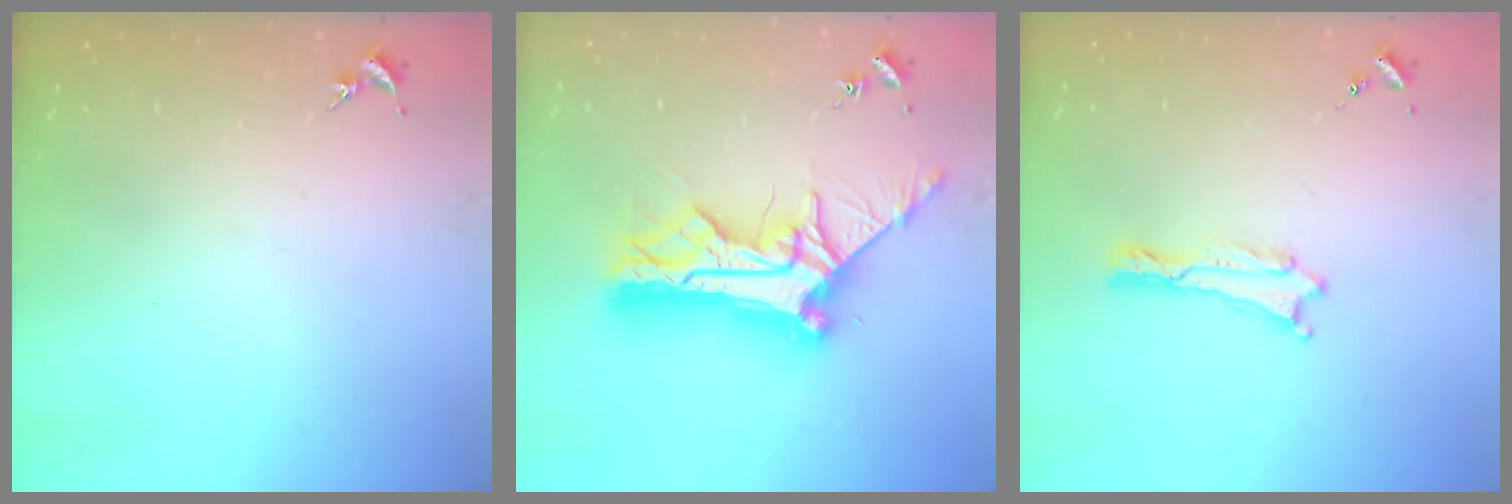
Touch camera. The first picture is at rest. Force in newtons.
{"total": 12.0, "press": 12.0, "slide": 1.2}
{"total": 0.0}